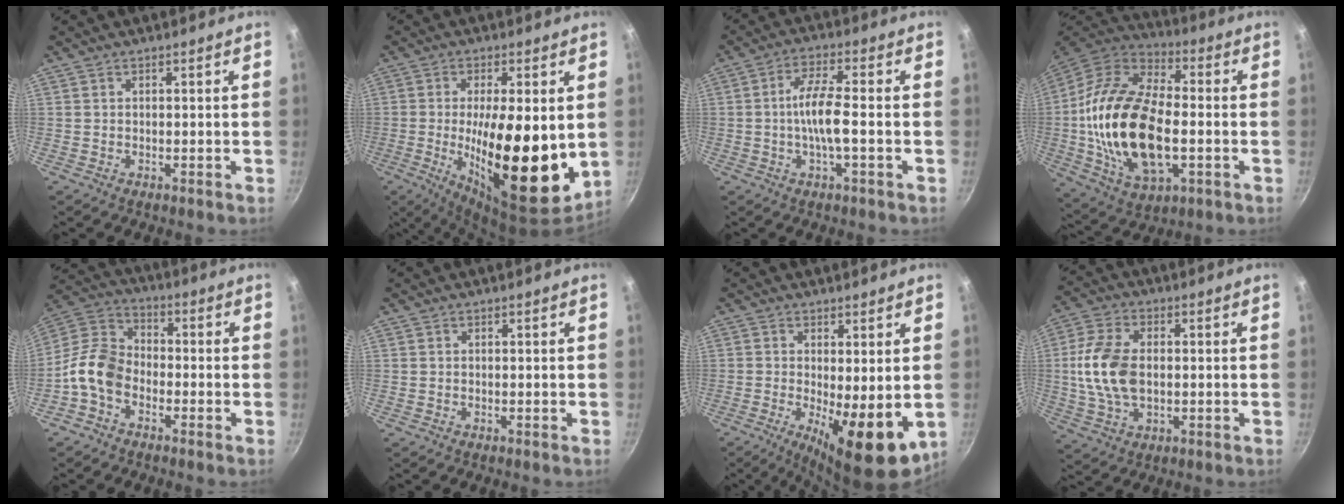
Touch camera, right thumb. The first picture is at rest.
{"total": 20.1, "force": [-1.1, 6.9, 18.8], "torque": [-0.280, -0.024, -0.014]}
{"total": 7.3, "force": [-1.2, 1.5, 7.1], "torque": [-0.138, 0.019, -0.029]}
{"total": 25.7, "force": [-2.5, 14.2, 21.2], "torque": [-0.404, 0.023, -0.043]}
{"total": 9.9, "force": [-4.0, 6.8, 6.1], "torque": [-0.104, 0.046, -0.102]}
{"total": 0.0}
{"total": 11.2, "force": [-1.5, 3.8, 10.4], "torque": [-0.136, -0.013, -0.009]}
{"total": 12.5, "force": [0.1, 7.7, 9.8], "torque": [-0.189, 0.010, -0.003]}